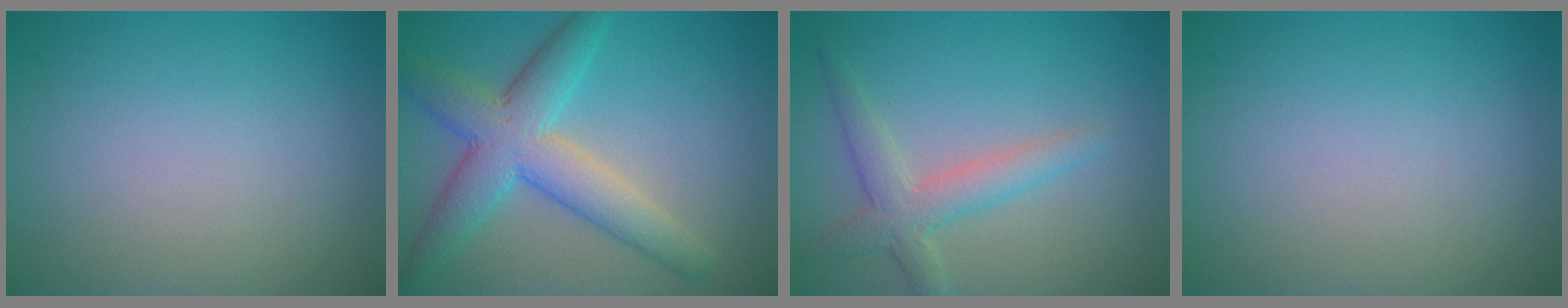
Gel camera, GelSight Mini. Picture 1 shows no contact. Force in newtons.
{"total": 6.6, "press": 6.6, "slide": 0.1}
{"total": 3.2, "press": 3.2, "slide": 0.2}
{"total": 0.0}